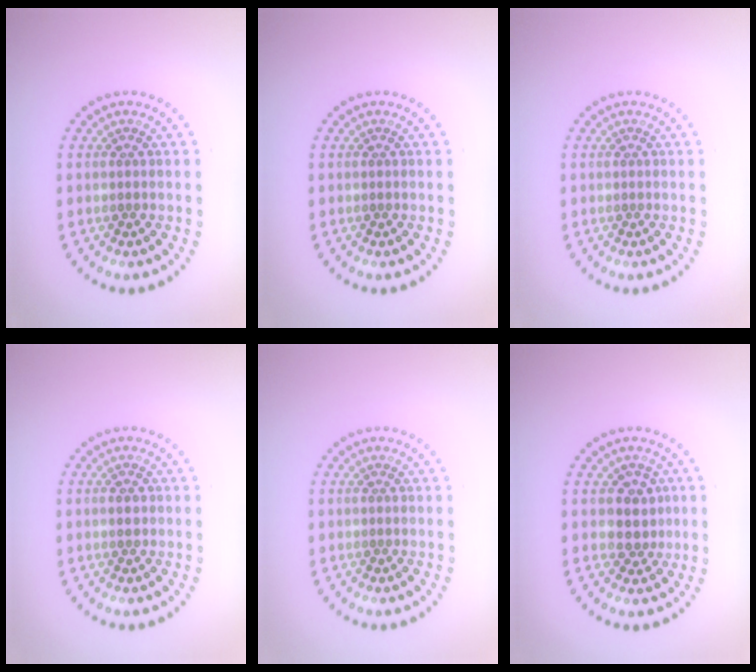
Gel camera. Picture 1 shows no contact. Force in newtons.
{"total": 0.0}
{"total": 0.0}
{"total": 1.4, "press": 1.4, "slide": 0.1}
{"total": 0.0}
{"total": 2.5, "press": 2.2, "slide": 1.1}